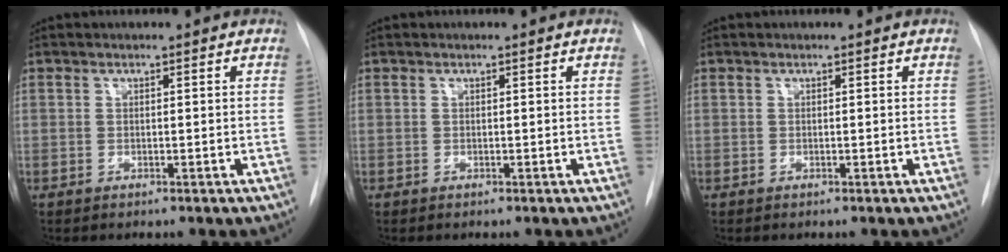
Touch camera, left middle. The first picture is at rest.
{"total": 0.0}
{"total": 0.0}